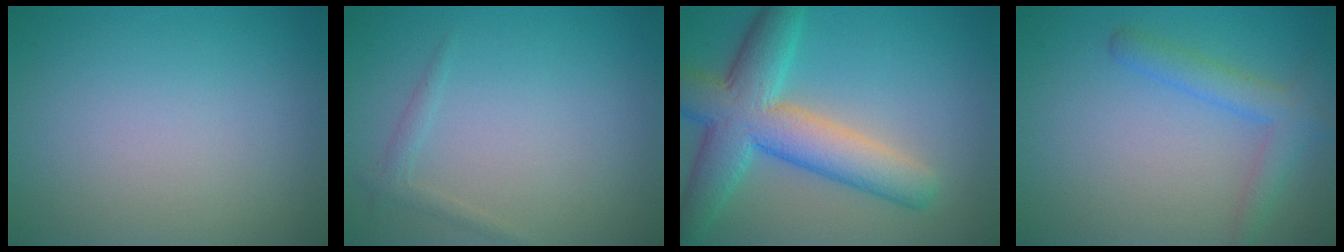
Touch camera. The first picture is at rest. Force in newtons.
{"total": 1.0, "press": 1.0, "slide": 0.1}
{"total": 8.5, "press": 8.5, "slide": 0.3}
{"total": 2.7, "press": 2.7, "slide": 0.1}